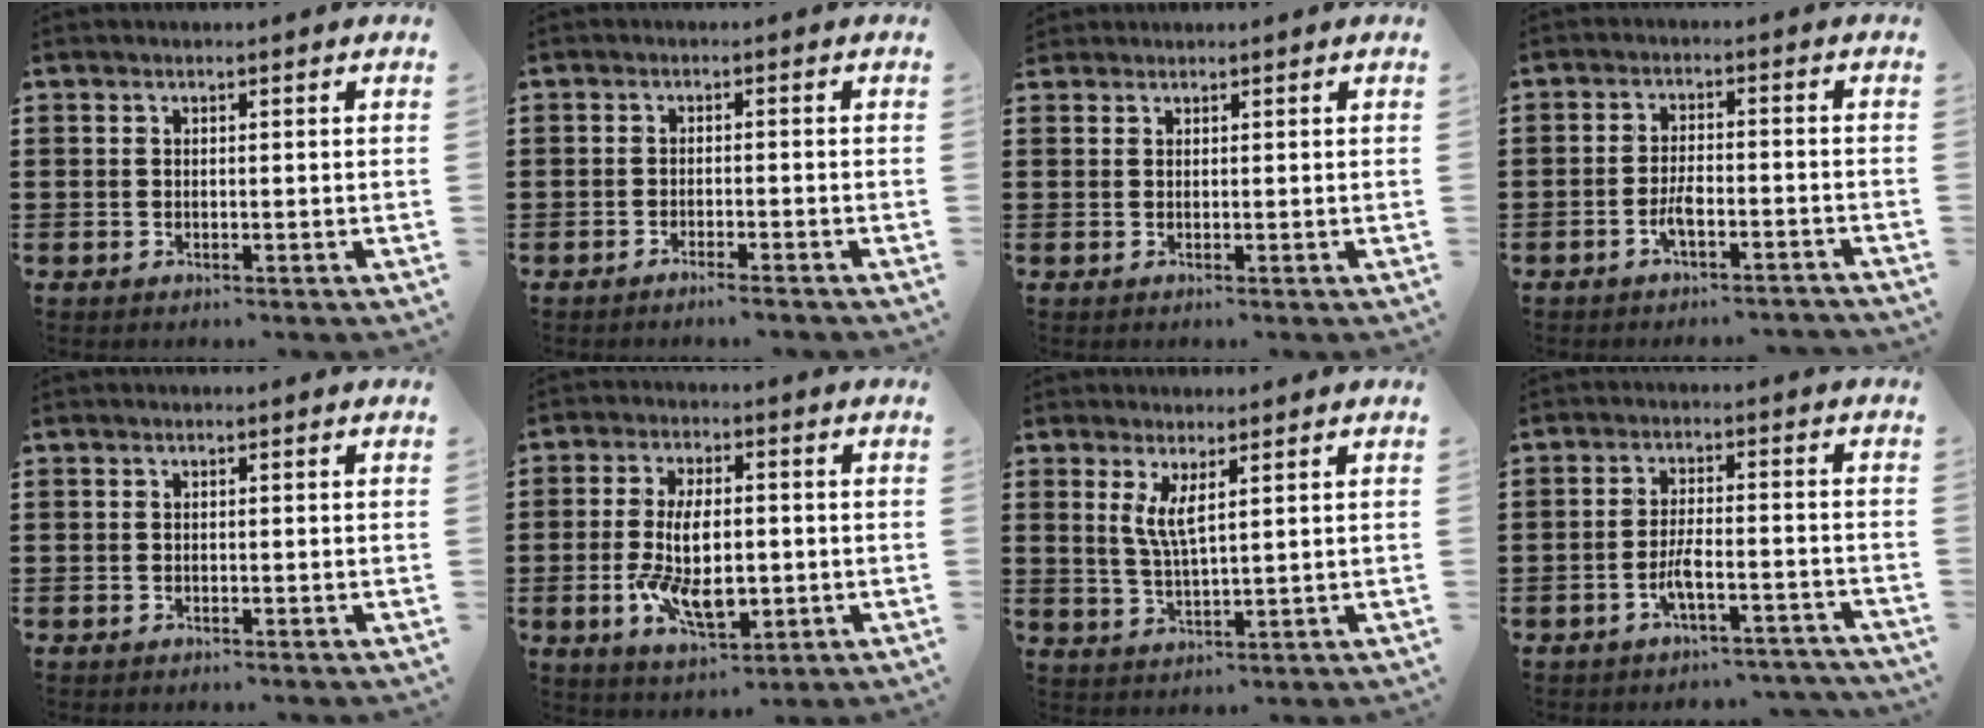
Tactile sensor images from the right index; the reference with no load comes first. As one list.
[{"total": 1.5, "force": [-1.4, -0.3, 0.6], "torque": [-0.009, -0.001, -0.026]}, {"total": 0.9, "force": [0.9, 0.2, -0.2], "torque": [0.002, 0.002, 0.018]}, {"total": 3.7, "force": [-2.5, 0.7, 2.6], "torque": [-0.061, 0.001, -0.051]}, {"total": 0.0}, {"total": 9.4, "force": [-1.3, 4.7, 8.1], "torque": [-0.164, 0.000, -0.027]}, {"total": 4.1, "force": [1.9, 0.7, 3.6], "torque": [-0.078, -0.001, 0.032]}, {"total": 4.8, "force": [-3.5, 0.7, 3.1], "torque": [-0.068, -0.002, -0.070]}]